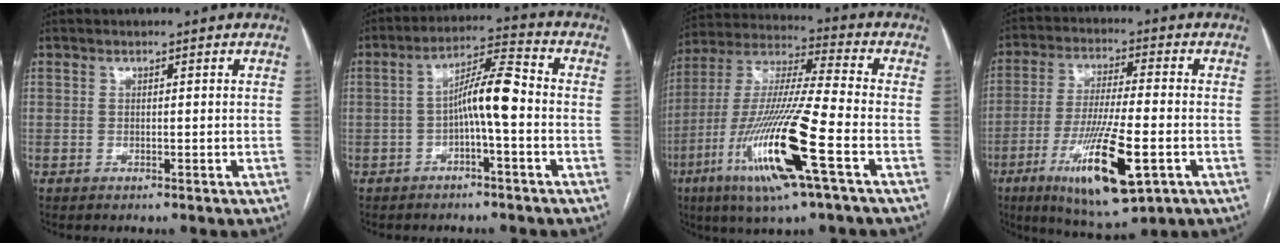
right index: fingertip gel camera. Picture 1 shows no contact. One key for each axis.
{"total": 7.4, "fx": -1.4, "fy": 0.7, "fz": 7.2, "tx": -0.127, "ty": 0.025, "tz": -0.026}
{"total": 19.4, "fx": -7.6, "fy": 0.8, "fz": 17.8, "tx": -0.383, "ty": -0.029, "tz": -0.144}
{"total": 15.1, "fx": -5.9, "fy": 2.3, "fz": 13.8, "tx": -0.260, "ty": -0.029, "tz": -0.094}